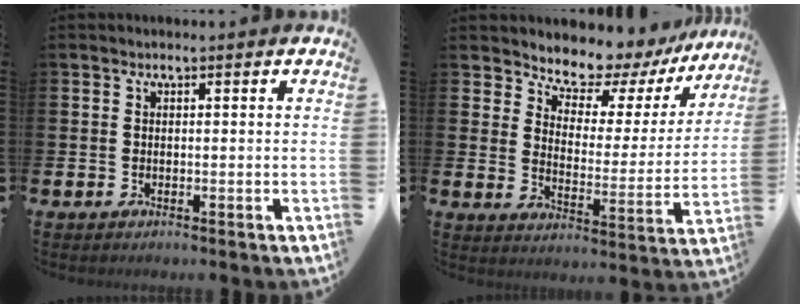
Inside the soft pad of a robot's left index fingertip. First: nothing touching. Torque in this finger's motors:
{"motor_torque": [1.51, -0.62, 0.25, 0.11]}